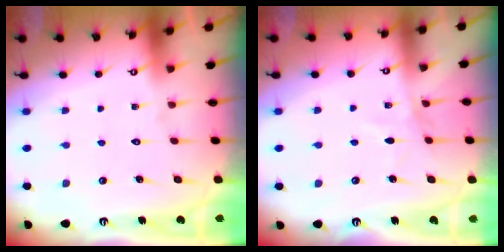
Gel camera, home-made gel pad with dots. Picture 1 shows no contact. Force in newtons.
{"total": 3.2, "press": 3.2, "slide": 0.3}